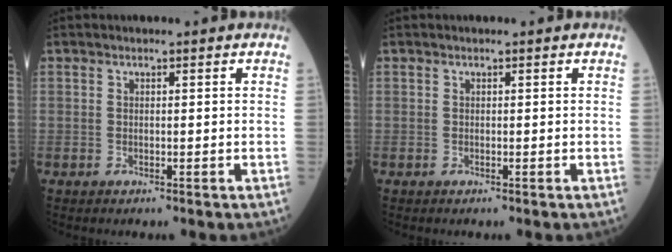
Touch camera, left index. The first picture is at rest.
{"total": 0.0}